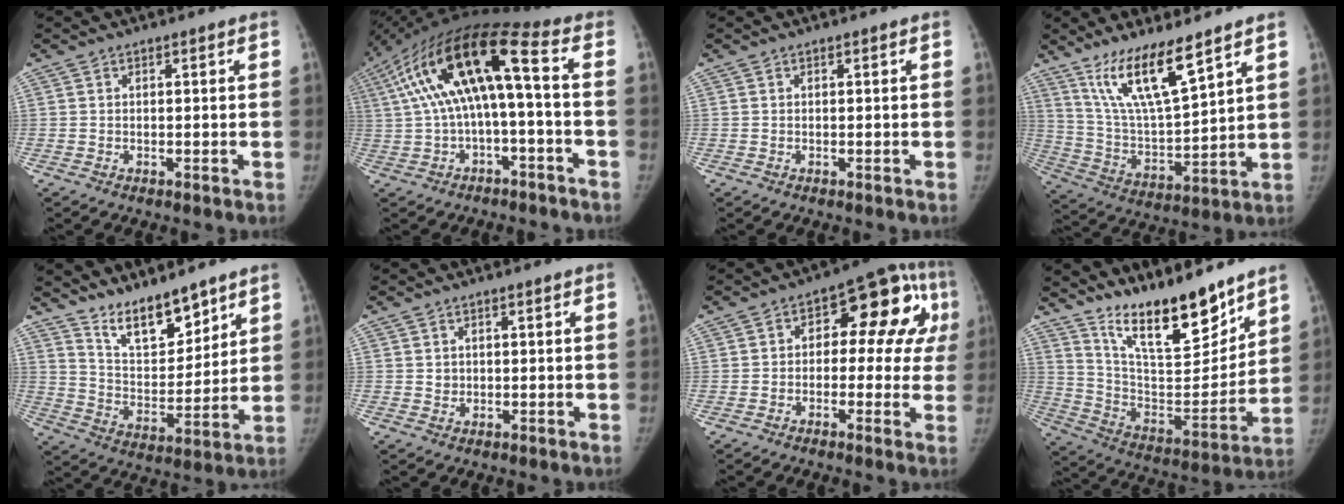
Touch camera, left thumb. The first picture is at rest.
{"total": 17.5, "force": [1.0, 5.2, 16.7], "torque": [-0.332, 0.074, 0.020]}
{"total": 0.0}
{"total": 14.4, "force": [9.8, 2.9, 10.2], "torque": [-0.176, -0.059, 0.201]}
{"total": 11.9, "force": [9.4, 4.4, 5.7], "torque": [-0.061, -0.074, 0.179]}
{"total": 1.3, "force": [0.4, 1.1, 0.4], "torque": [0.002, -0.002, 0.008]}
{"total": 15.3, "force": [2.2, 8.5, 12.5], "torque": [-0.106, 0.040, 0.018]}
{"total": 19.1, "force": [15.0, 5.2, 10.7], "torque": [-0.128, -0.104, 0.266]}